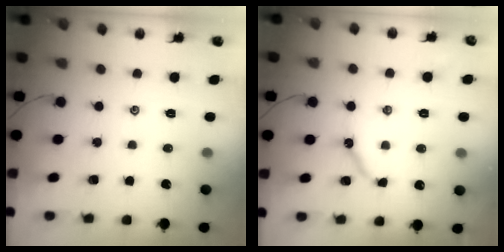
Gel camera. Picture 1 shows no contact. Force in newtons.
{"total": 8.1, "press": 8.0, "slide": 0.8}